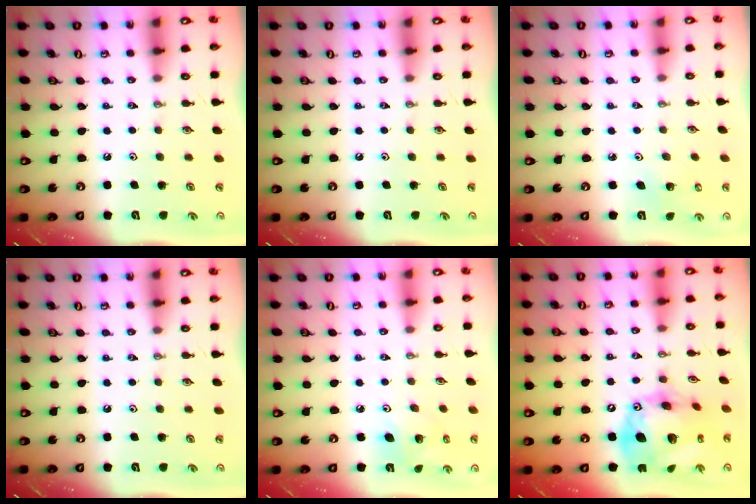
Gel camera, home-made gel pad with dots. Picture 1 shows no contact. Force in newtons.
{"total": 0.0}
{"total": 1.7, "press": 1.7, "slide": 0.1}
{"total": 0.0}
{"total": 6.4, "press": 6.4, "slide": 0.3}
{"total": 22.3, "press": 22.2, "slide": 2.4}